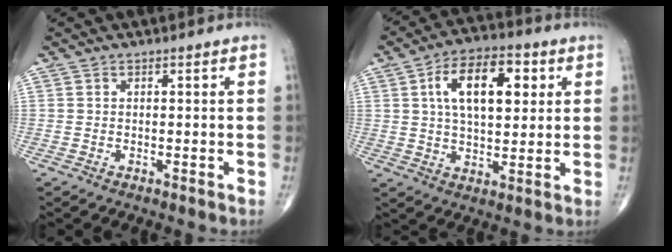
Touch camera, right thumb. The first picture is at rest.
{"total": 14.1, "force": [4.0, 7.2, 11.5], "torque": [-0.166, 0.002, 0.062]}